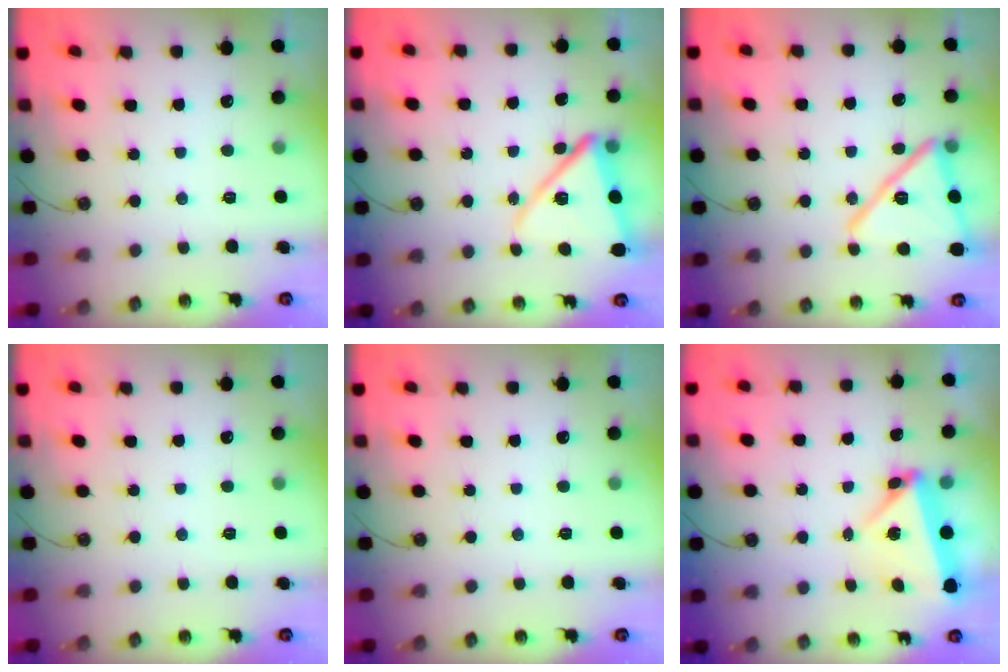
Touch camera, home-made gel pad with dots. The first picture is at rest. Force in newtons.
{"total": 14.2, "press": 14.1, "slide": 1.4}
{"total": 18.5, "press": 18.4, "slide": 2.5}
{"total": 0.0}
{"total": 0.0}
{"total": 5.9, "press": 5.2, "slide": 2.6}